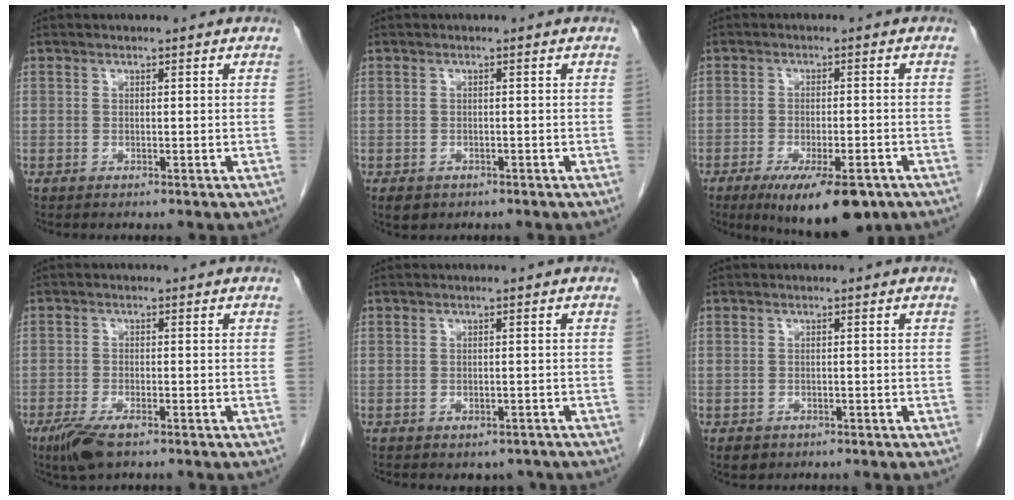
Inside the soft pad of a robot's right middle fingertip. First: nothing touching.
{"total": 2.3, "force": [-1.4, 1.6, 0.8], "torque": [-0.010, 0.000, -0.015]}
{"total": 11.1, "force": [-7.2, 3.1, 7.9], "torque": [-0.116, -0.015, -0.107]}
{"total": 5.1, "force": [-3.4, 1.3, 3.6], "torque": [-0.075, -0.011, -0.058]}
{"total": 2.5, "force": [-1.9, 1.4, 0.6], "torque": [-0.001, 0.003, -0.022]}
{"total": 1.8, "force": [-1.1, 1.3, 0.5], "torque": [-0.009, 0.001, -0.010]}